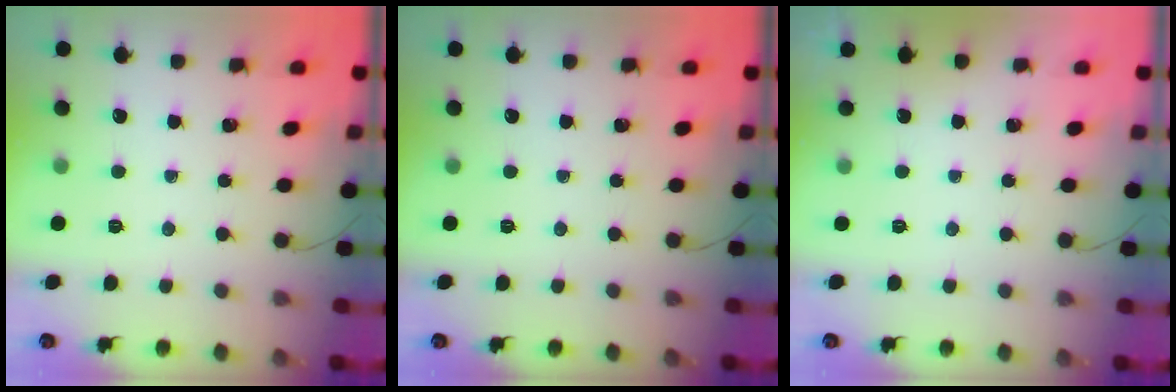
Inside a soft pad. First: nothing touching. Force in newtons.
{"total": 0.0}
{"total": 1.6, "press": 1.6, "slide": 0.2}